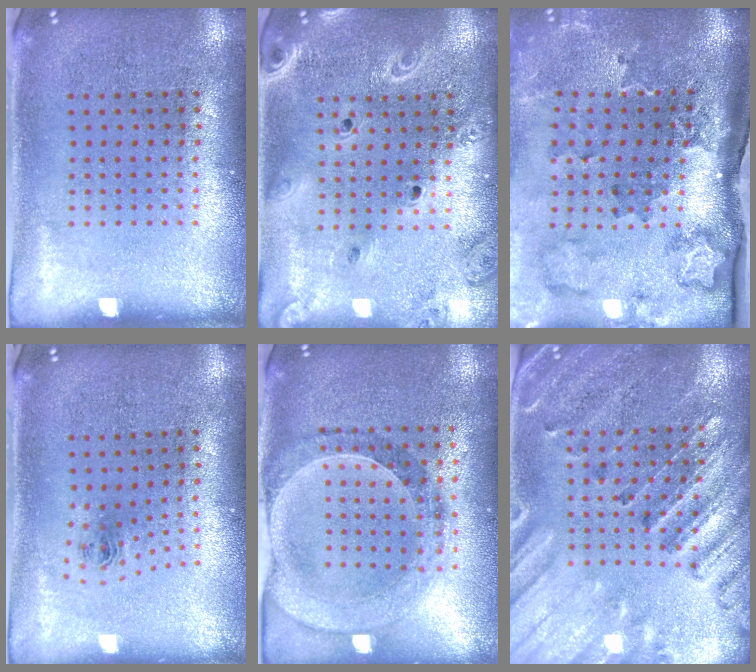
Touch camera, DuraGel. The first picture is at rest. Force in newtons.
{"total": 2.1, "press": 1.9, "slide": 0.9}
{"total": 2.5, "press": 2.0, "slide": 1.6}
{"total": 0.9, "press": 0.3, "slide": 0.8}
{"total": 1.0, "press": 0.9, "slide": 0.2}
{"total": 2.7, "press": 2.6, "slide": 0.9}